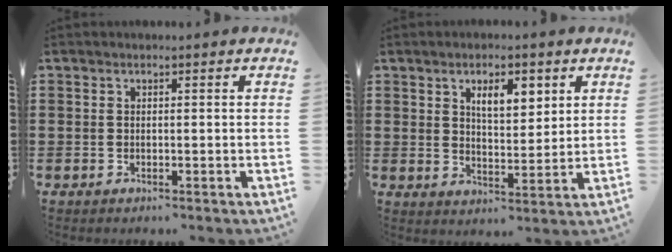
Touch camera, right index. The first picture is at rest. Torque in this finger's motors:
{"motor_torque": [0.28, 0.09, 0.50, 0.07]}